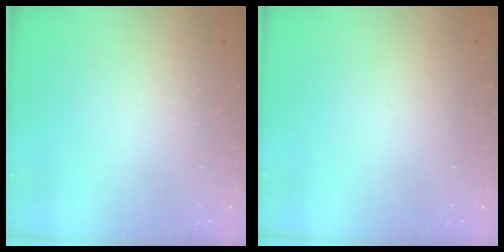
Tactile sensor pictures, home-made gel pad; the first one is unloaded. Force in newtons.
{"total": 0.0}